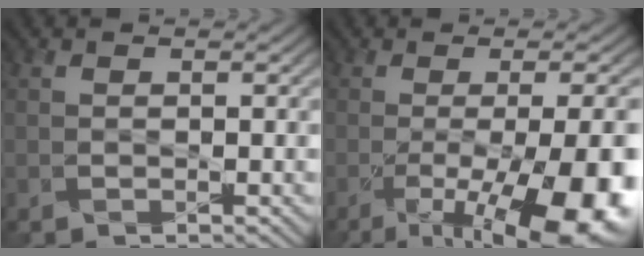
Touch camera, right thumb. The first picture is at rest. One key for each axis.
{"total": 15.6, "fx": -5.4, "fy": 4.4, "fz": 13.9, "tx": -0.182, "ty": -0.022, "tz": -0.071}